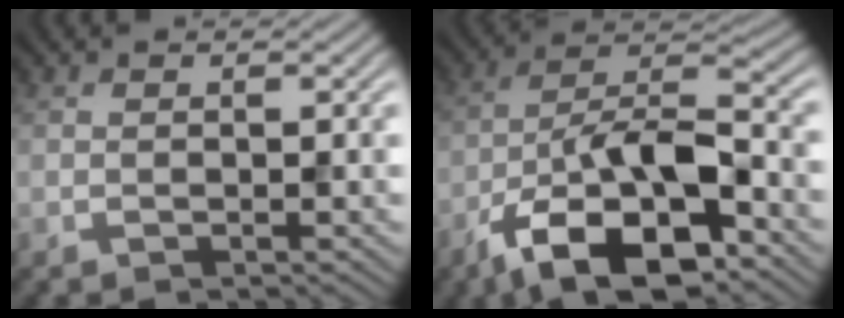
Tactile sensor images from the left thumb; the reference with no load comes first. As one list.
[{"total": 14.0, "force": [-7.8, 5.5, 10.2], "torque": [-0.180, 0.001, -0.155]}]